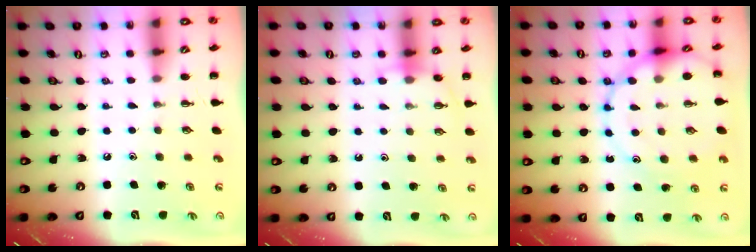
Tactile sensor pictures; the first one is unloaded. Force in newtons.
{"total": 5.5, "press": 5.4, "slide": 1.3}
{"total": 14.6, "press": 14.6, "slide": 1.3}